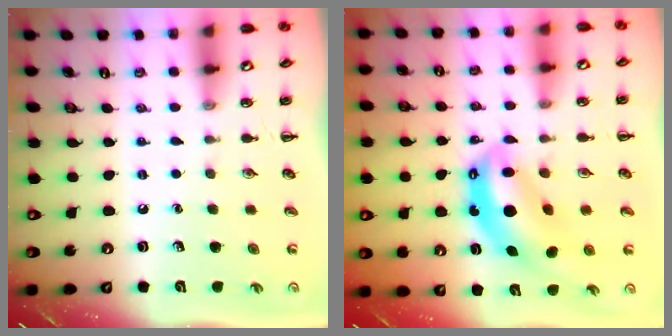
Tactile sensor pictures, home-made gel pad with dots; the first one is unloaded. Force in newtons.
{"total": 11.4, "press": 11.0, "slide": 2.9}